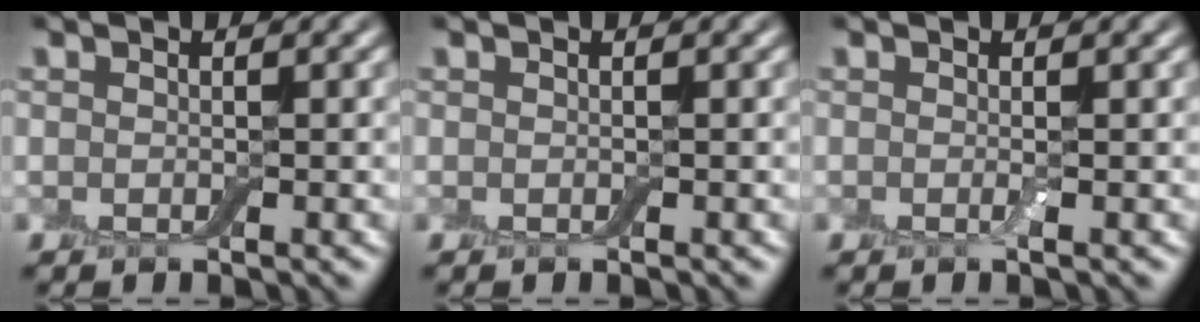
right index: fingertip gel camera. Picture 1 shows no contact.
{"total": 0.0}
{"total": 0.6, "force": [-0.1, 0.0, 0.6], "torque": [-0.016, -0.006, -0.003]}